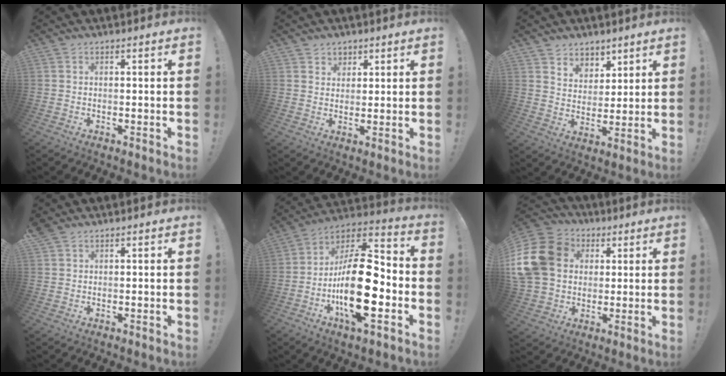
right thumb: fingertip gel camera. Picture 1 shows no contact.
{"total": 3.8, "force": [2.6, 2.7, 0.0], "torque": [0.009, -0.015, 0.044]}
{"total": 7.1, "force": [5.2, 4.9, 0.0], "torque": [0.005, -0.047, 0.100]}
{"total": 2.0, "force": [1.6, 1.0, 0.7], "torque": [-0.009, -0.007, 0.029]}
{"total": 23.7, "force": [-5.9, 9.8, 20.7], "torque": [-0.369, 0.033, -0.088]}
{"total": 18.8, "force": [3.3, 14.7, 11.2], "torque": [-0.216, 0.004, 0.068]}